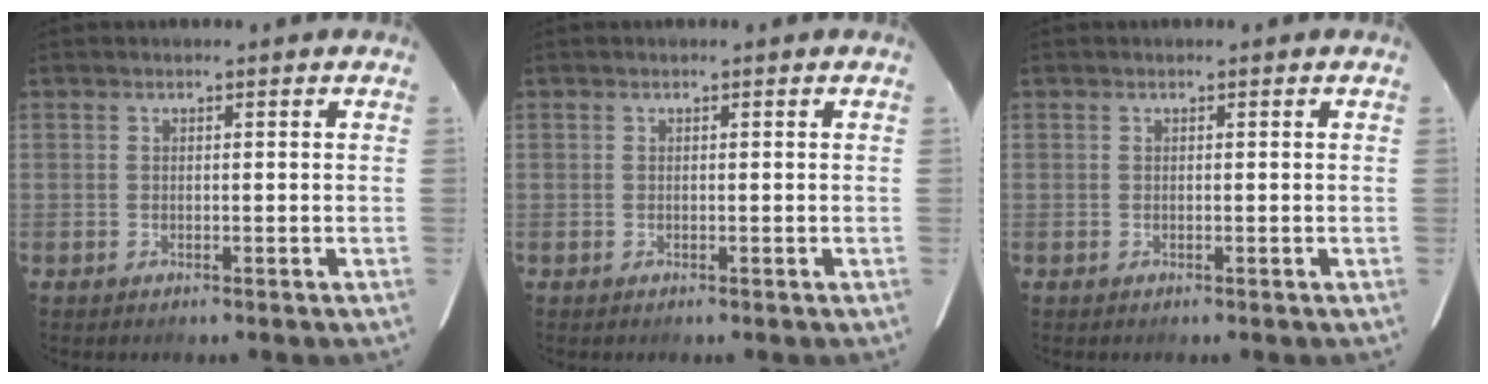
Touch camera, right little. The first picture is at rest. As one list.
[{"total": 0.0}, {"total": 0.0}]